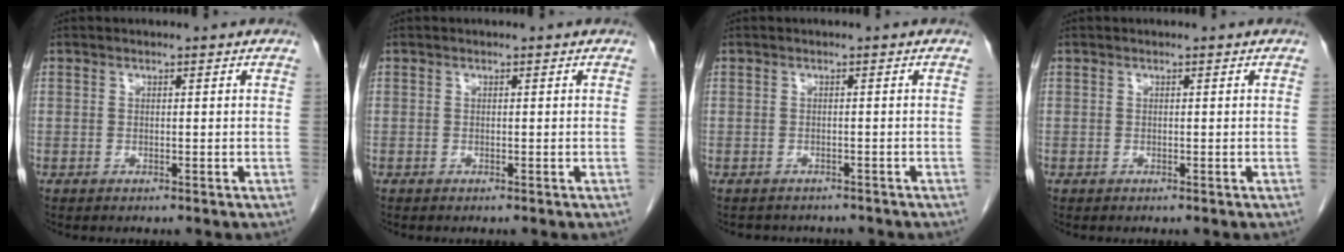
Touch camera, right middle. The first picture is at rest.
{"total": 0.0}
{"total": 4.4, "force": [-3.9, 1.8, 0.8], "torque": [-0.010, 0.002, -0.046]}
{"total": 0.0}